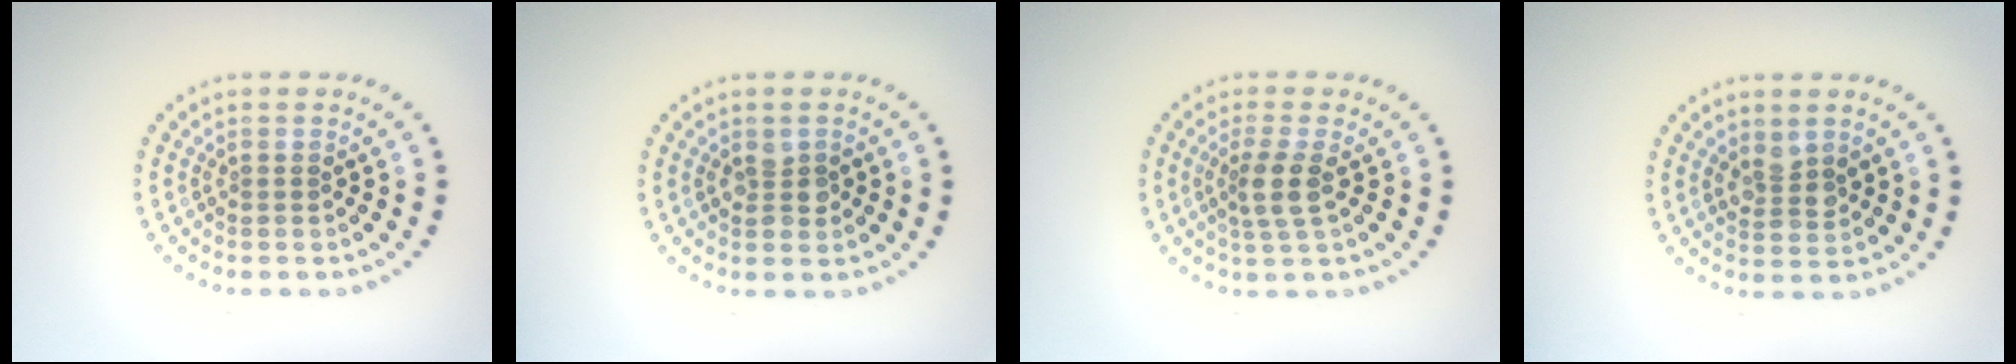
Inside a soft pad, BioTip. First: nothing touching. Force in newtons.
{"total": 1.8, "press": 1.7, "slide": 0.2}
{"total": 2.5, "press": 2.1, "slide": 1.4}
{"total": 2.3, "press": 2.2, "slide": 0.6}